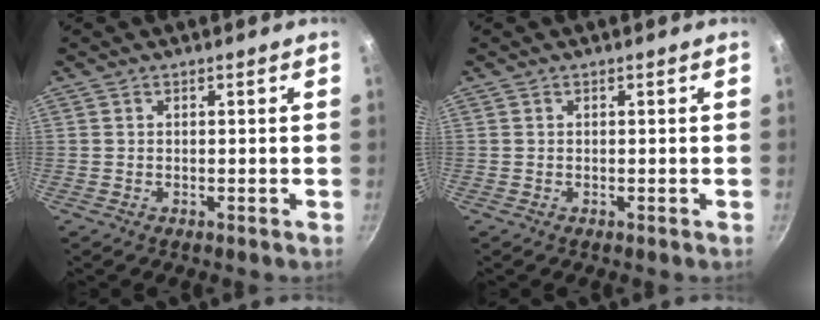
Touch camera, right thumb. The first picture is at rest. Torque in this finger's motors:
{"motor_torque": [-0.05, 0.01, 0.16, 0.15, 0.01]}